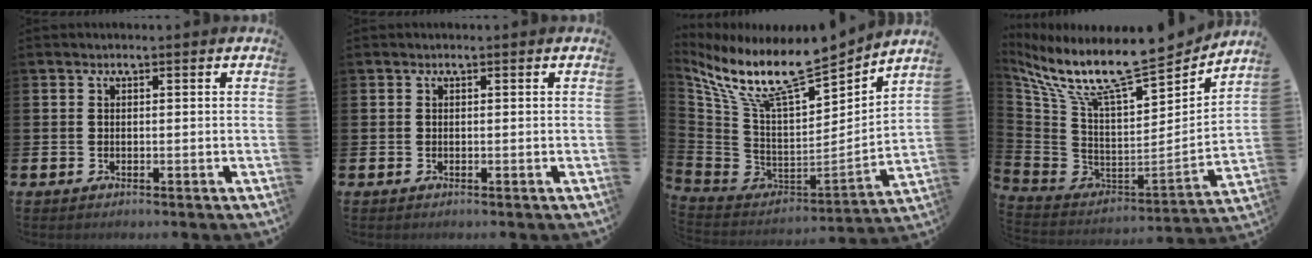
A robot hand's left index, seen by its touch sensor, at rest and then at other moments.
{"total": 0.0}
{"total": 12.4, "force": [10.4, 2.4, 6.3], "torque": [-0.158, -0.080, 0.180]}
{"total": 12.6, "force": [10.4, 2.5, 6.7], "torque": [-0.155, -0.079, 0.173]}